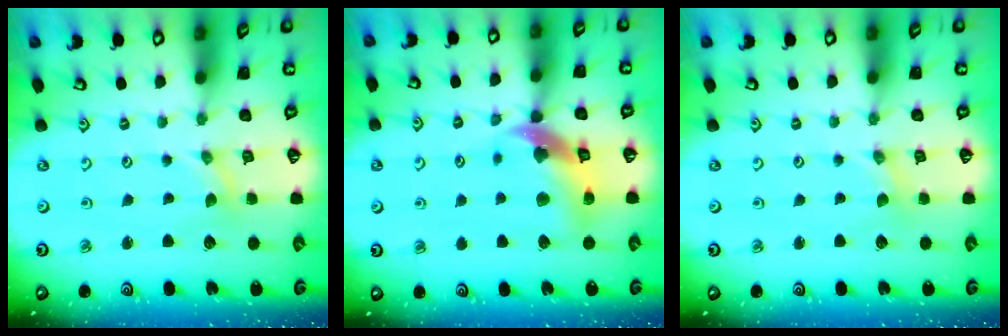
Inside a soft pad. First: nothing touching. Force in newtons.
{"total": 12.9, "press": 12.8, "slide": 1.8}
{"total": 0.0}